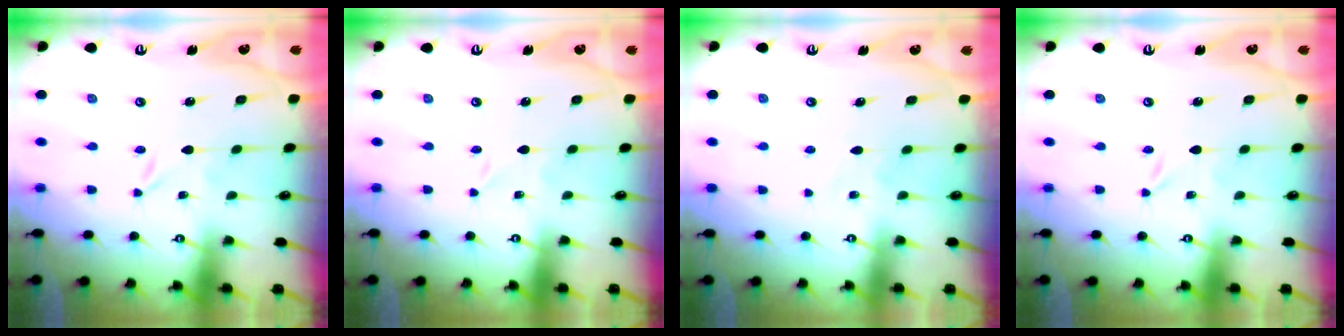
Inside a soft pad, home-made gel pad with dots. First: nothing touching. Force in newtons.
{"total": 0.0}
{"total": 5.0, "press": 5.0, "slide": 0.5}
{"total": 0.0}